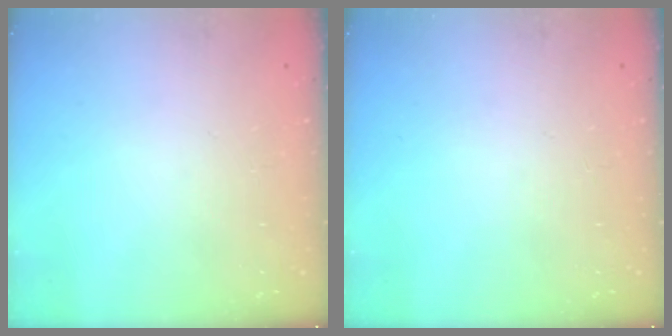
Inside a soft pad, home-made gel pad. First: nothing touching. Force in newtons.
{"total": 0.0}